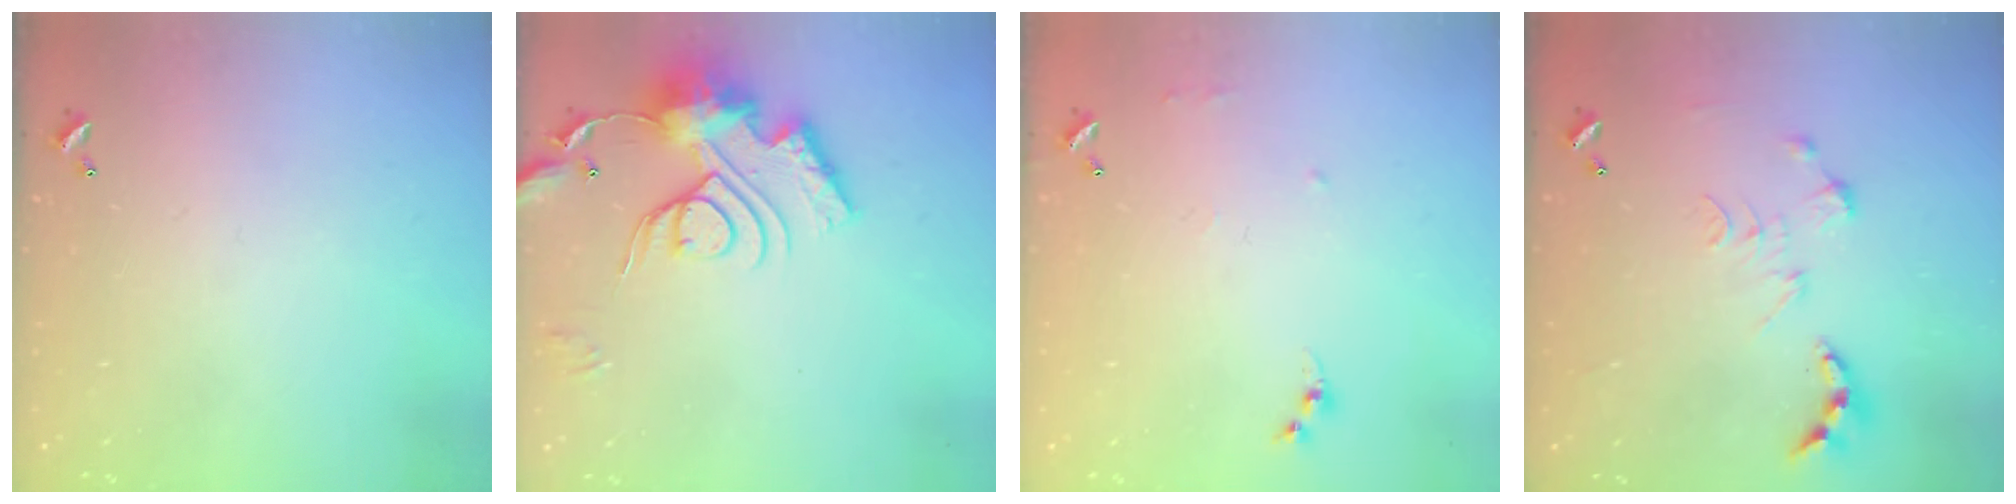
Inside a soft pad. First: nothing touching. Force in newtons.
{"total": 18.0, "press": 18.0, "slide": 1.7}
{"total": 6.4, "press": 6.4, "slide": 0.8}
{"total": 0.0}